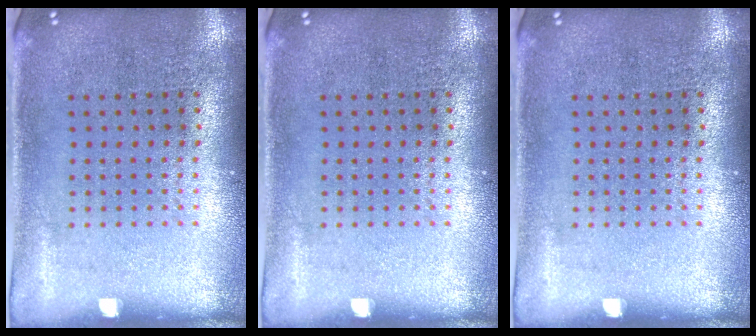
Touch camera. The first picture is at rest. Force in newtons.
{"total": 0.0}
{"total": 0.0}